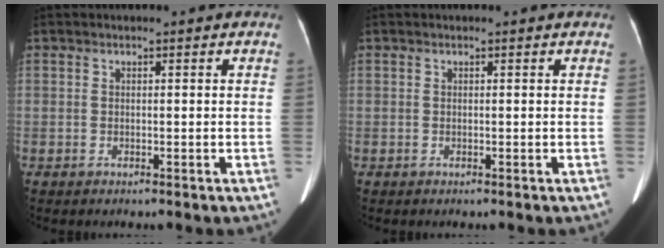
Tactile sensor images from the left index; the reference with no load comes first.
{"total": 0.0}